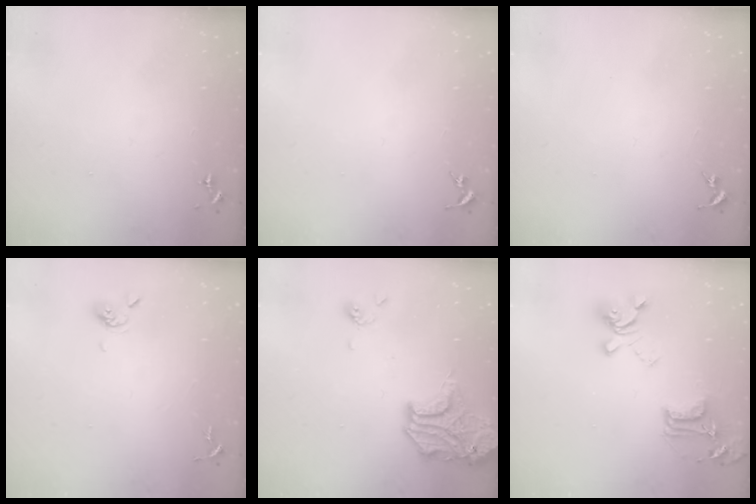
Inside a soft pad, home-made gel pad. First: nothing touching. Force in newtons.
{"total": 0.0}
{"total": 0.0}
{"total": 4.7, "press": 4.7, "slide": 0.7}
{"total": 16.4, "press": 16.1, "slide": 3.1}
{"total": 17.0, "press": 17.0, "slide": 1.4}